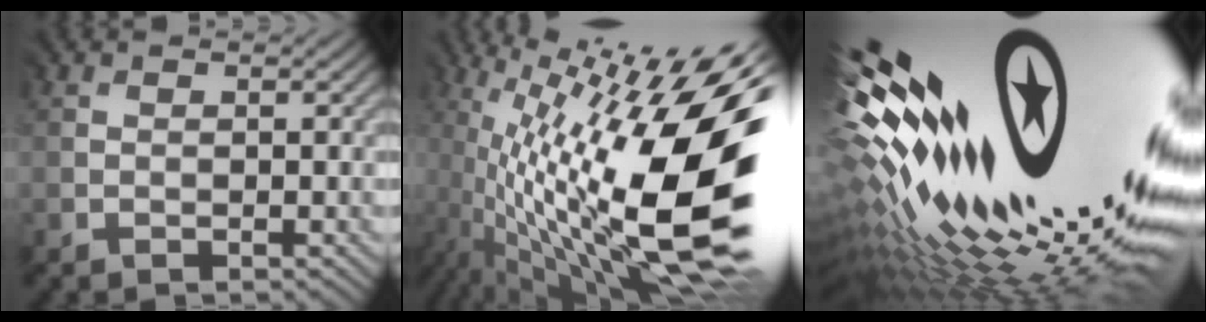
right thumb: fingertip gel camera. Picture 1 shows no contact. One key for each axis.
{"total": 19.3, "fx": -2.1, "fy": 5.5, "fz": 18.4, "tx": -0.305, "ty": 0.004, "tz": -0.042}
{"total": 21.4, "fx": 4.2, "fy": 7.8, "fz": 19.5, "tx": -0.309, "ty": -0.023, "tz": 0.096}